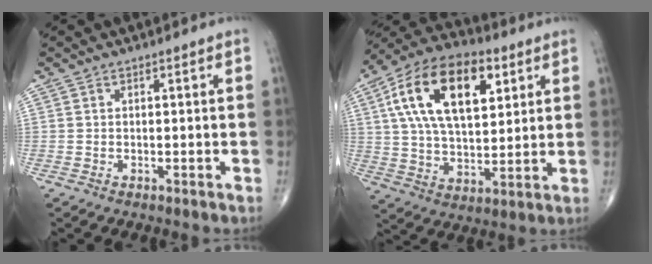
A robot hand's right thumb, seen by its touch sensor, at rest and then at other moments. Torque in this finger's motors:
{"motor_torque": [1.37, 3.64, 2.06, 0.71, 0.20]}